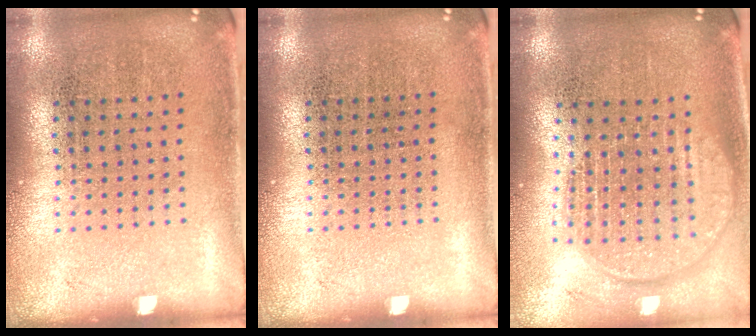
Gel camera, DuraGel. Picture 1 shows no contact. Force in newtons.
{"total": 0.0}
{"total": 1.9, "press": 1.6, "slide": 1.0}